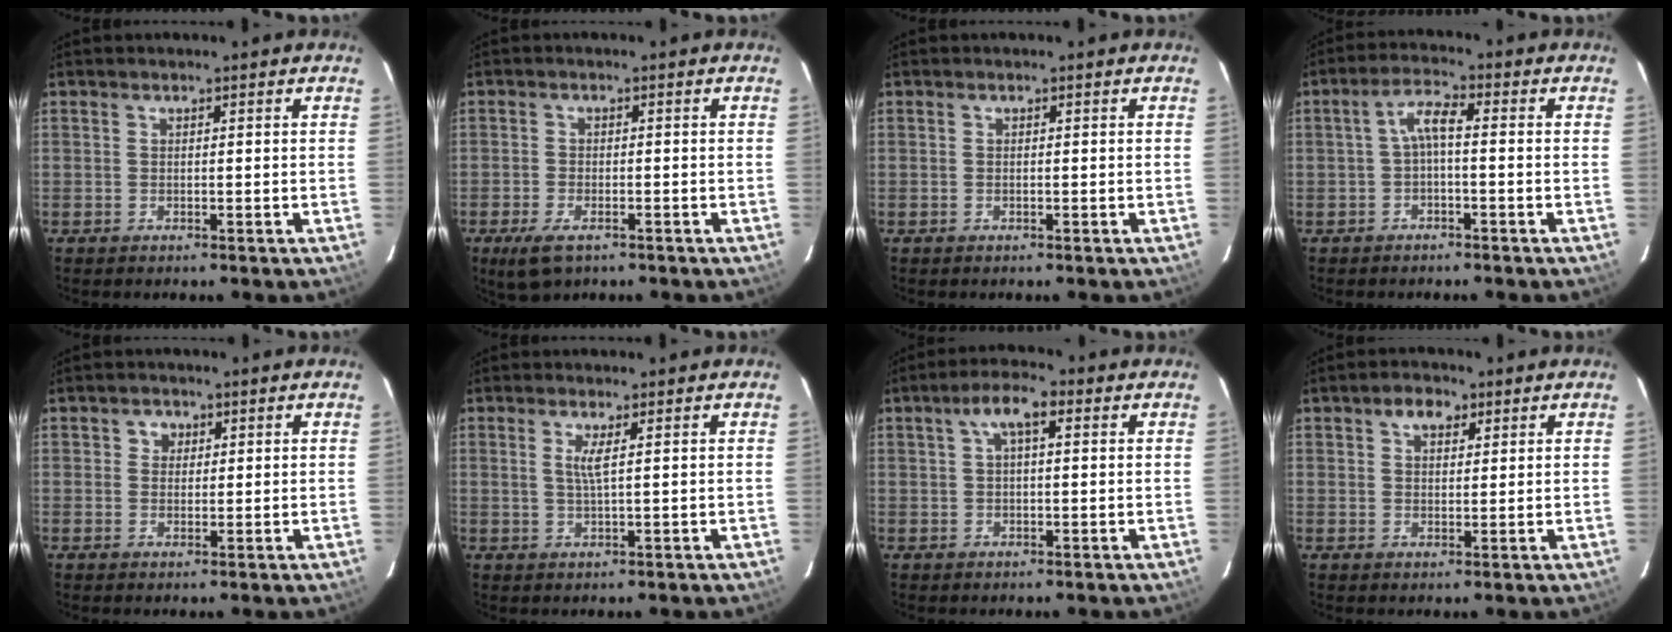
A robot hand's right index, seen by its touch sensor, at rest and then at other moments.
{"total": 5.5, "force": [-3.4, 2.6, 3.5], "torque": [-0.086, -0.017, -0.059]}
{"total": 0.0}
{"total": 3.7, "force": [-0.9, 0.9, 3.5], "torque": [-0.073, 0.013, -0.018]}
{"total": 2.1, "force": [0.5, 2.0, 0.3], "torque": [-0.001, 0.008, 0.006]}
{"total": 2.3, "force": [0.7, -0.2, 2.2], "torque": [-0.042, -0.003, 0.014]}
{"total": 5.2, "force": [1.8, 1.8, 4.5], "torque": [-0.084, 0.018, 0.033]}
{"total": 3.8, "force": [2.0, 2.4, 2.2], "torque": [-0.030, 0.012, 0.033]}